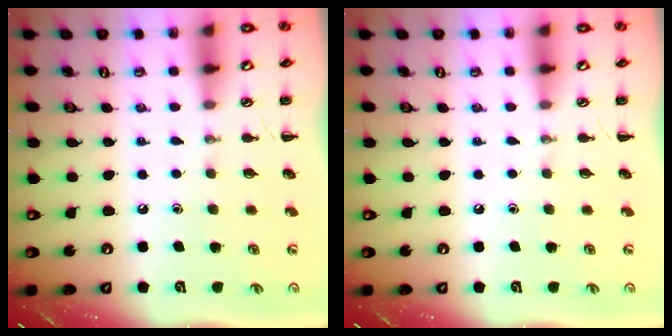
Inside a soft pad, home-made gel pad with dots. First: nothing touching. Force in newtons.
{"total": 0.0}